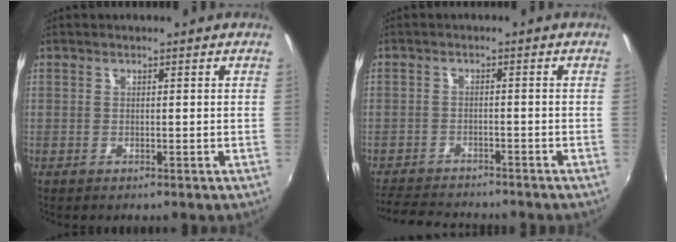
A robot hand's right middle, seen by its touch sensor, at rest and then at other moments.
{"total": 7.8, "force": [-7.2, 2.5, 2.0], "torque": [-0.067, 0.003, -0.116]}